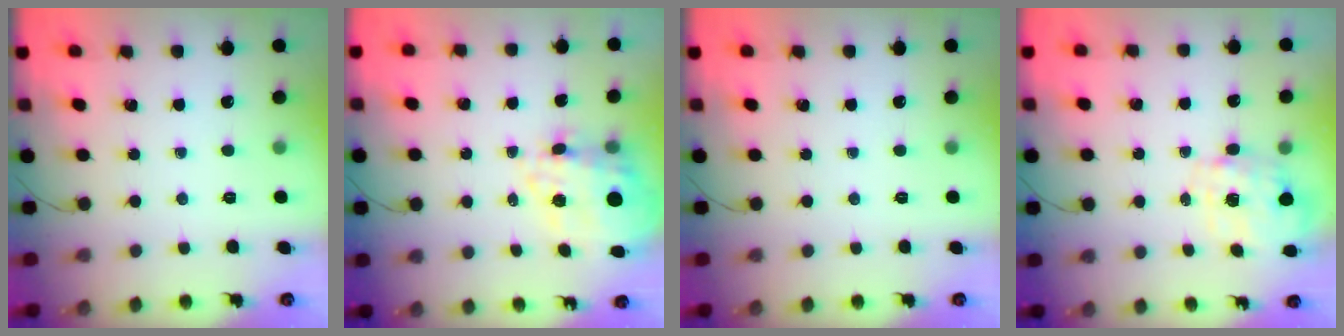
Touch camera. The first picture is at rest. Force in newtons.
{"total": 10.2, "press": 9.5, "slide": 3.8}
{"total": 0.0}
{"total": 2.9, "press": 2.7, "slide": 0.9}